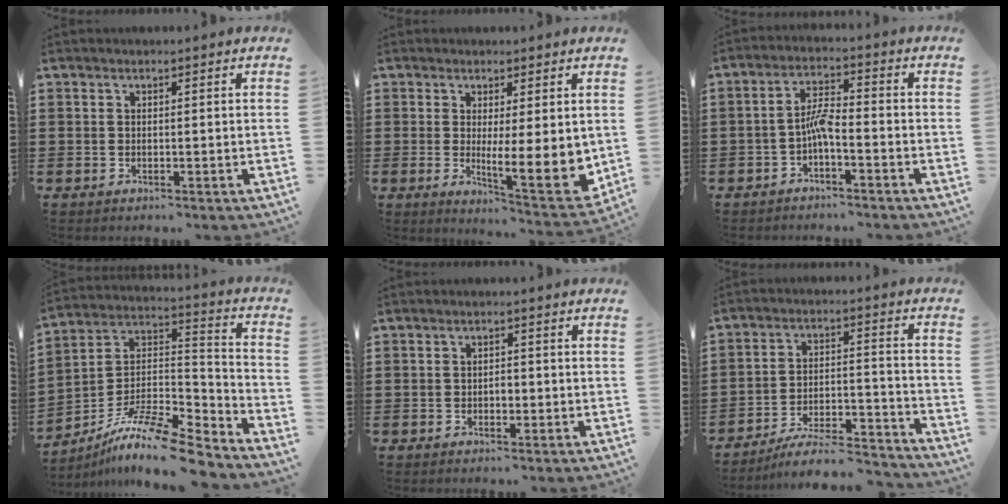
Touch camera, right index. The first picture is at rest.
{"total": 8.0, "force": [0.7, 2.5, 7.6], "torque": [-0.095, -0.031, 0.017]}
{"total": 4.1, "force": [-1.8, 0.9, 3.6], "torque": [-0.074, 0.008, -0.038]}
{"total": 11.6, "force": [-9.4, 2.0, 6.5], "torque": [-0.120, 0.016, -0.185]}
{"total": 1.4, "force": [-0.3, 0.8, 1.1], "torque": [-0.021, 0.001, -0.006]}
{"total": 8.2, "force": [-7.3, 1.5, 3.5], "torque": [-0.057, 0.010, -0.139]}